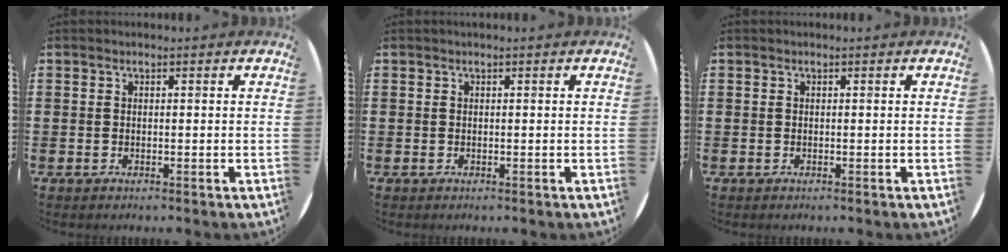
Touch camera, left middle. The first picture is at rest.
{"total": 0.0}
{"total": 0.0}